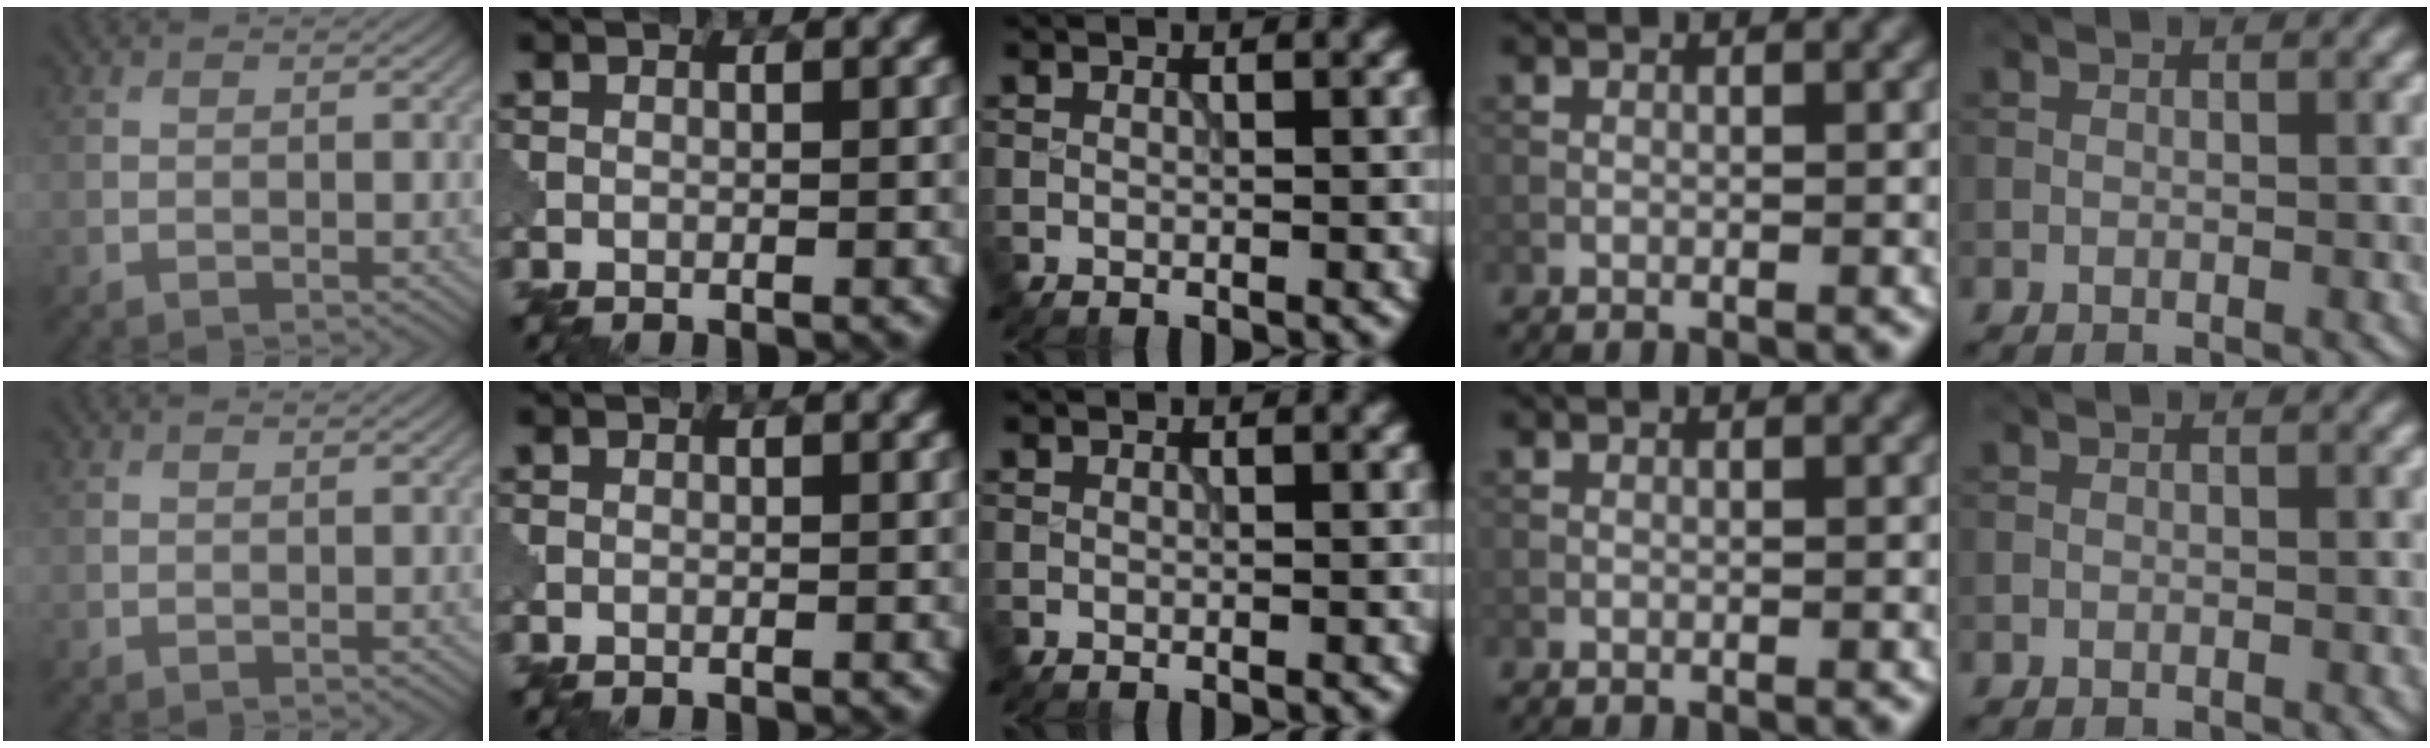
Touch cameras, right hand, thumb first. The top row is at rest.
{}